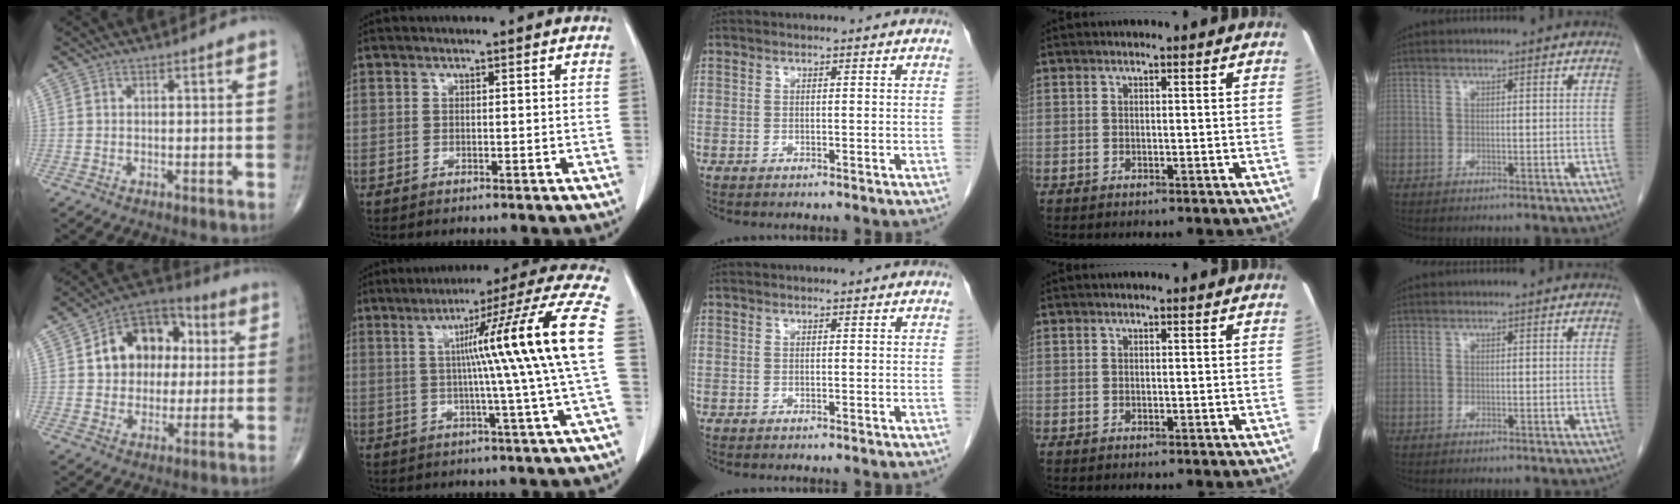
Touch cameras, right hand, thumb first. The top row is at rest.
{"thumb": {"total": 15.6, "force": [3.1, 11.8, 9.7], "torque": [-0.099, 0.016, 0.042]}, "index": {"total": 16.8, "force": [1.8, -2.8, 16.5], "torque": [-0.220, 0.014, 0.015]}}